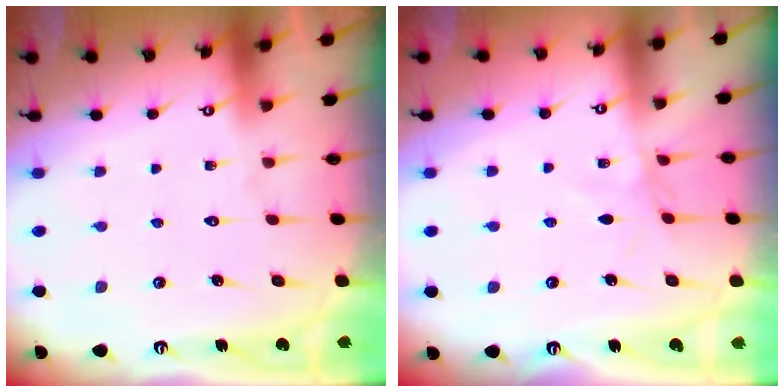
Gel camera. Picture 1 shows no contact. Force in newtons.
{"total": 3.3, "press": 3.3, "slide": 0.5}